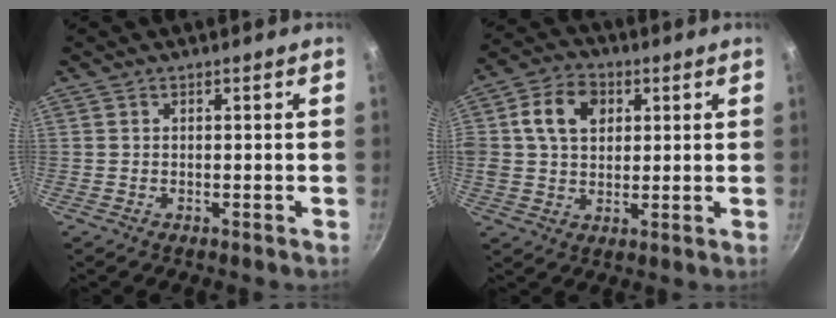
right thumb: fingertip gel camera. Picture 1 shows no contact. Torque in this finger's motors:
{"motor_torque": [1.80, 2.01, 1.47, -0.34, 0.18]}